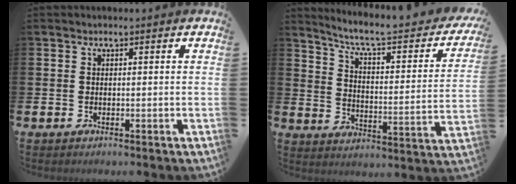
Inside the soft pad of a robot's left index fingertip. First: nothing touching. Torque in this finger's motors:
{"motor_torque": [0.61, -1.10, 0.32, 0.12]}